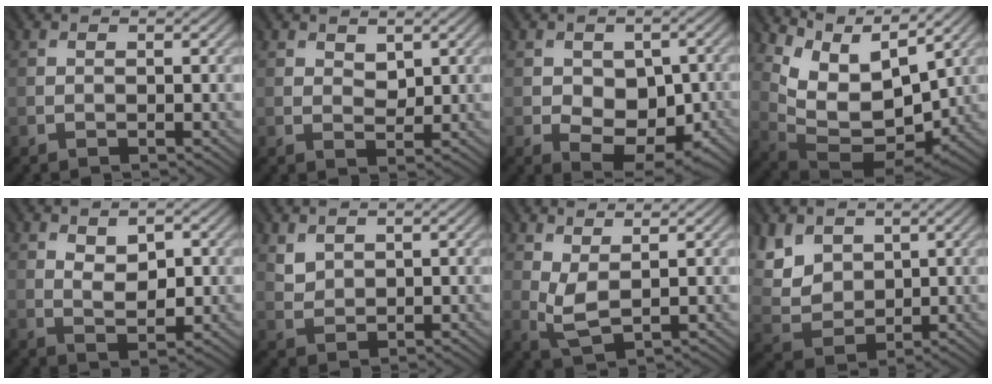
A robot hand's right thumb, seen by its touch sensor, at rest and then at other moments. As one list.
[{"total": 2.2, "force": [1.3, 1.4, 1.1], "torque": [-0.019, -0.002, 0.026]}, {"total": 7.1, "force": [-1.2, 4.9, 5.0], "torque": [-0.081, -0.012, -0.012]}, {"total": 10.7, "force": [5.6, 5.8, 7.1], "torque": [-0.147, -0.004, 0.118]}, {"total": 4.0, "force": [1.4, 2.3, 3.0], "torque": [-0.051, -0.005, 0.028]}, {"total": 2.3, "force": [1.7, 1.5, 0.5], "torque": [-0.020, -0.002, 0.040]}, {"total": 3.1, "force": [1.1, 1.3, 2.5], "torque": [-0.073, -0.004, 0.028]}, {"total": 7.5, "force": [3.6, 5.5, 3.4], "torque": [-0.134, -0.001, 0.084]}]